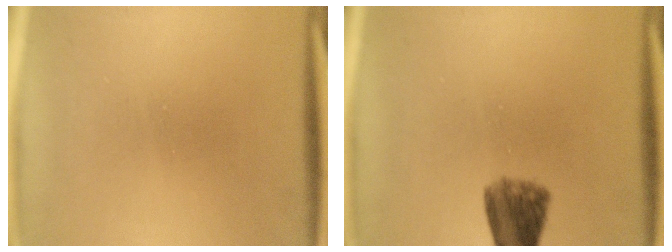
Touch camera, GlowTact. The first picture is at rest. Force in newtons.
{"total": 6.2}